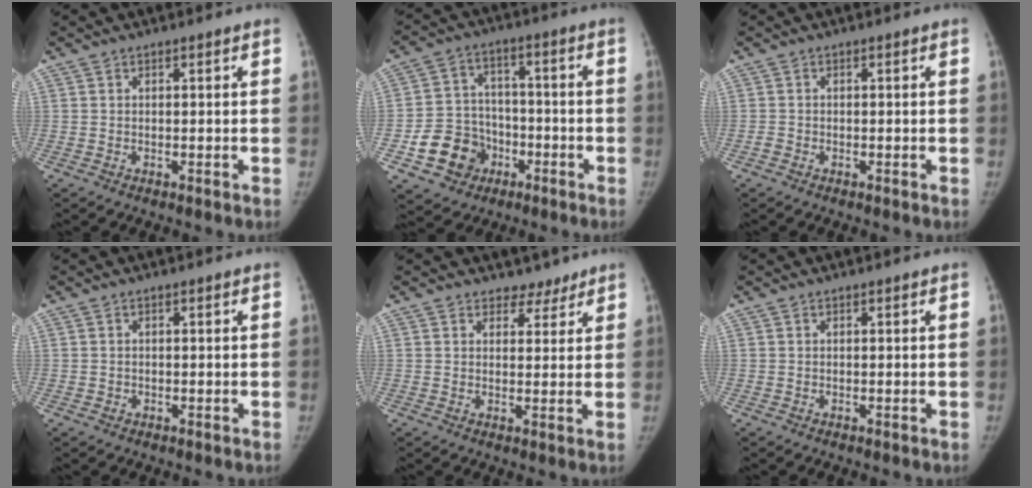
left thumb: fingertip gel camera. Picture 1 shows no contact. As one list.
[{"total": 11.4, "force": [-4.7, 9.7, 3.8], "torque": [-0.034, 0.037, -0.073]}, {"total": 0.7, "force": [-0.5, 0.5, 0.2], "torque": [-0.006, 0.000, -0.015]}, {"total": 0.7, "force": [-0.2, 0.7, 0.1], "torque": [0.001, 0.004, -0.003]}, {"total": 3.4, "force": [2.7, 1.9, 0.2], "torque": [0.023, -0.017, 0.035]}, {"total": 0.0}]